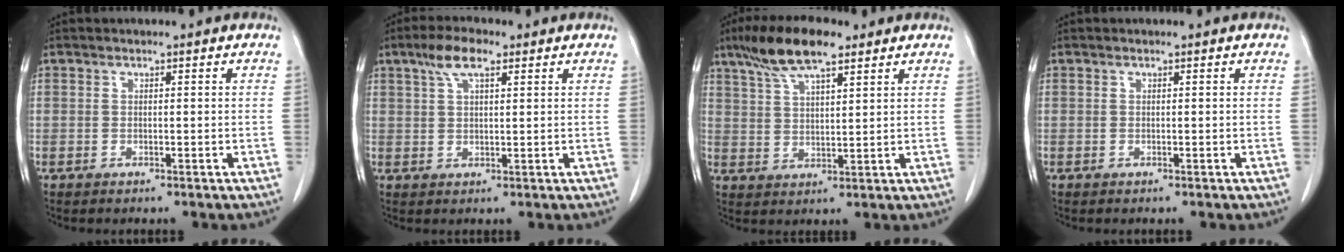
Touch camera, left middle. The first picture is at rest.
{"total": 5.2, "force": [3.1, 1.5, 3.9], "torque": [-0.084, 0.014, 0.058]}
{"total": 9.8, "force": [6.9, 2.2, 6.6], "torque": [-0.129, 0.016, 0.125]}
{"total": 0.0}